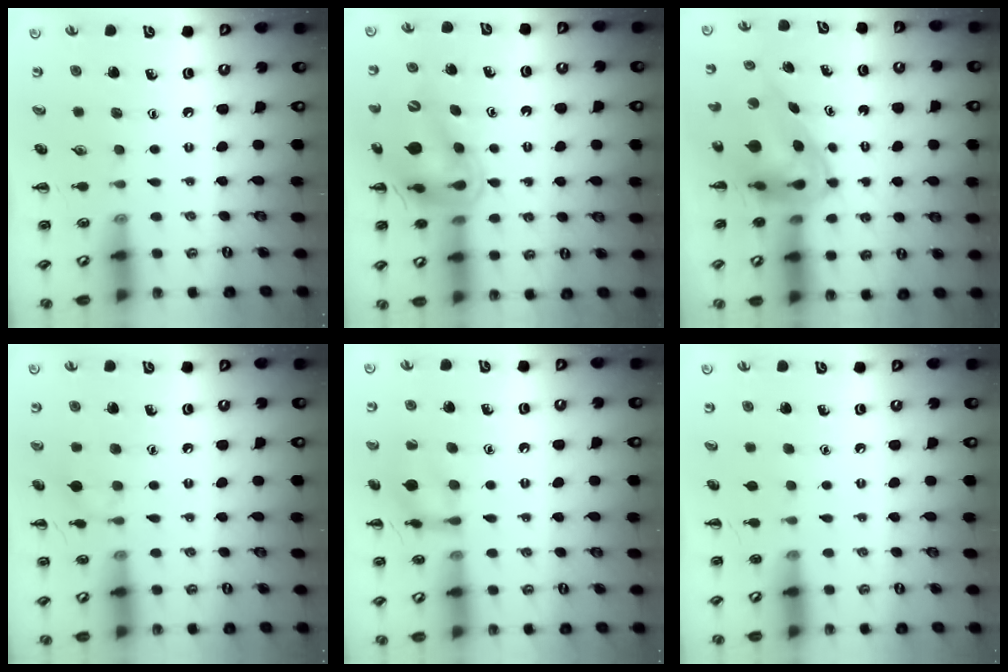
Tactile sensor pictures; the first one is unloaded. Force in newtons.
{"total": 14.8, "press": 14.0, "slide": 4.6}
{"total": 7.3, "press": 7.2, "slide": 1.1}
{"total": 5.6, "press": 5.3, "slide": 1.8}
{"total": 11.4, "press": 11.4, "slide": 0.4}
{"total": 0.0}